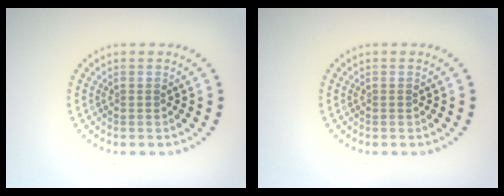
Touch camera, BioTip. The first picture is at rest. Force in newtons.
{"total": 0.0}